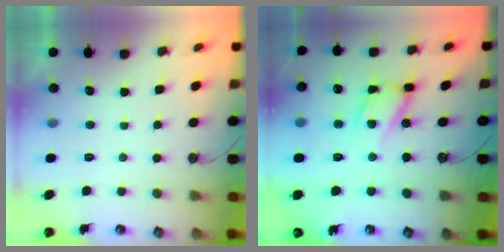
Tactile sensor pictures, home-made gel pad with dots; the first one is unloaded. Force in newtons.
{"total": 13.7, "press": 13.7, "slide": 1.1}